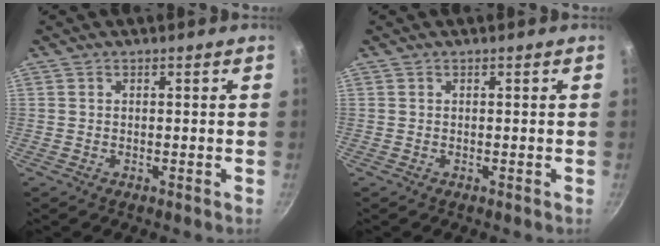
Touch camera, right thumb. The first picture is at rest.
{"total": 0.0}